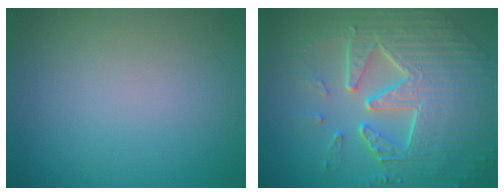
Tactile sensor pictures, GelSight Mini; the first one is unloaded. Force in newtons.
{"total": 9.6, "press": 6.6, "slide": 7.0}